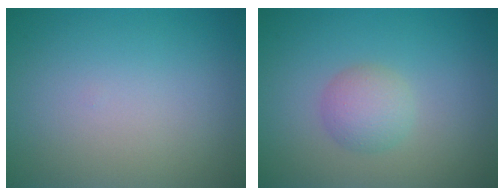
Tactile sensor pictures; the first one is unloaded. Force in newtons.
{"total": 2.4, "press": 2.4, "slide": 0.1}